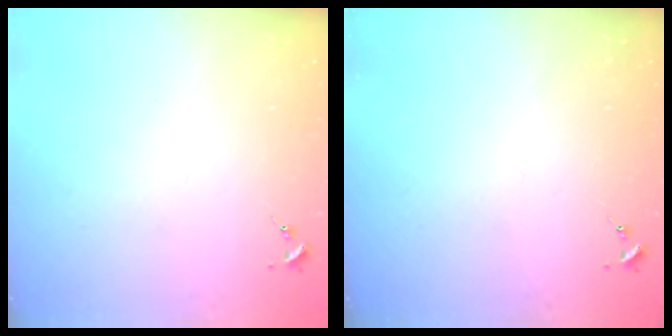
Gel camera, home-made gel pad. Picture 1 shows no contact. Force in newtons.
{"total": 0.0}